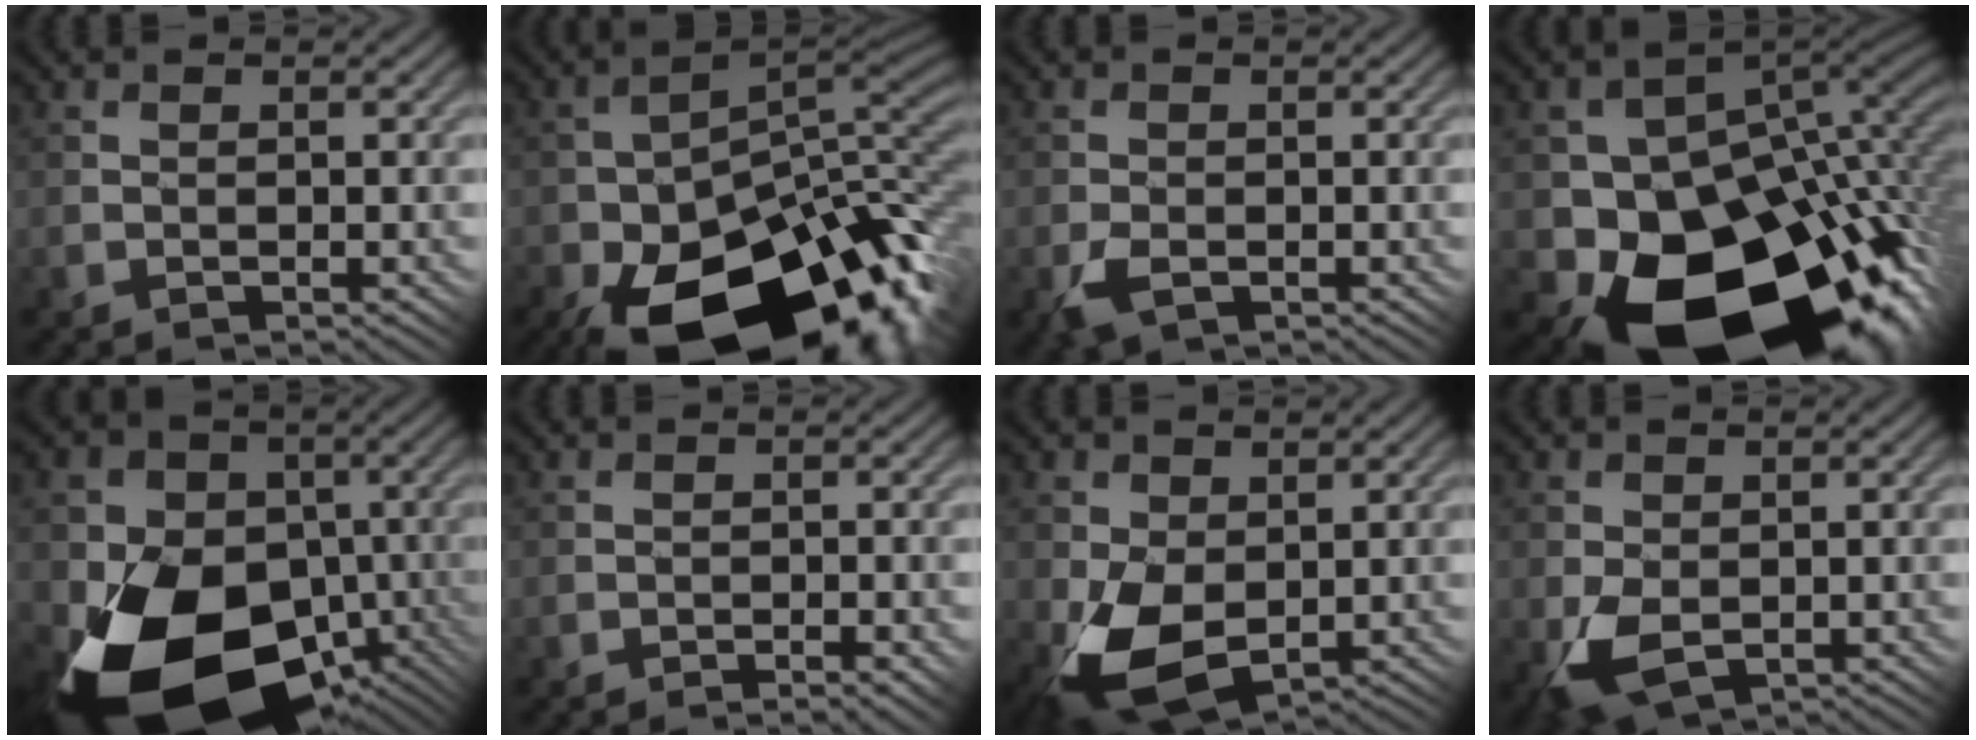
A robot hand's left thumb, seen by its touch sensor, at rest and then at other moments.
{"total": 19.5, "force": [-9.8, 10.0, 13.6], "torque": [-0.227, -0.048, -0.137]}
{"total": 2.7, "force": [-1.2, 1.7, 1.6], "torque": [-0.036, -0.009, -0.030]}
{"total": 19.6, "force": [-6.1, 13.8, 12.5], "torque": [-0.213, -0.070, -0.076]}
{"total": 19.5, "force": [-7.0, 14.6, 11.0], "torque": [-0.212, -0.043, -0.100]}
{"total": 1.6, "force": [-1.2, 0.5, 0.8], "torque": [-0.005, 0.003, -0.017]}
{"total": 8.0, "force": [-1.4, 5.0, 6.1], "torque": [-0.136, -0.015, -0.033]}
{"total": 4.9, "force": [-1.3, 3.4, 3.3], "torque": [-0.075, -0.013, -0.027]}